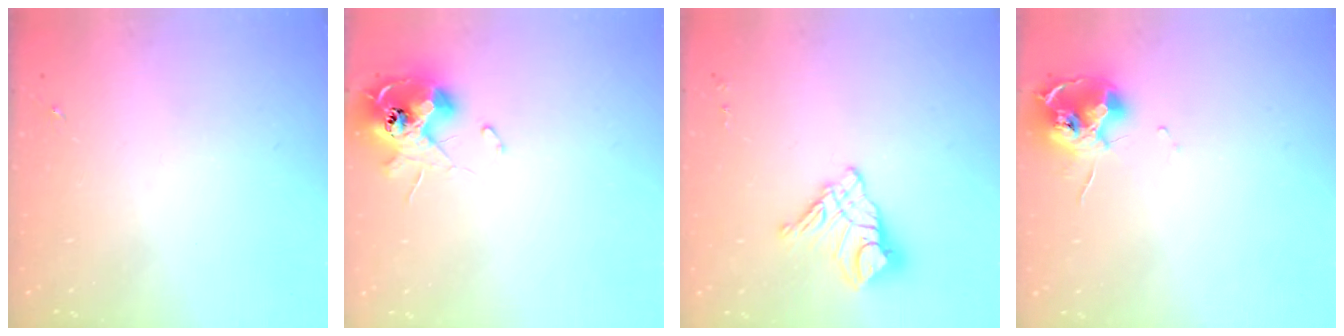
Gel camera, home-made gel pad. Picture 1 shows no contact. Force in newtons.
{"total": 12.8, "press": 12.8, "slide": 1.5}
{"total": 12.6, "press": 12.6, "slide": 1.2}
{"total": 12.1, "press": 12.0, "slide": 1.2}